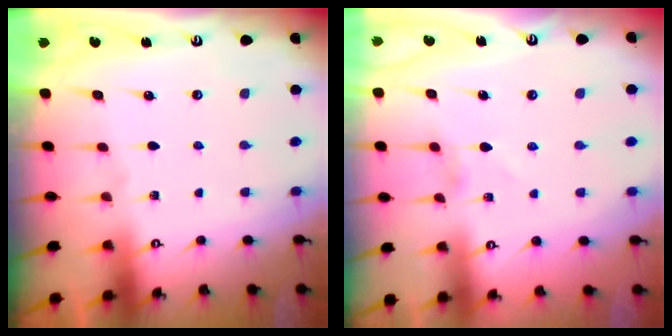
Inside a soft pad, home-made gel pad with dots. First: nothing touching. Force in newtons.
{"total": 1.3, "press": 1.2, "slide": 0.3}